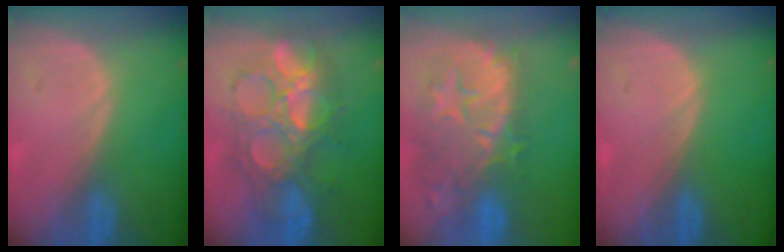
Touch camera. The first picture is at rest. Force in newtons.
{"total": 10.3, "press": 10.2, "slide": 0.6}
{"total": 12.4, "press": 11.2, "slide": 5.3}
{"total": 0.0}